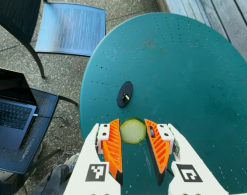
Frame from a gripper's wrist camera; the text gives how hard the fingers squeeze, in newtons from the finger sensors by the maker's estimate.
{"total": 10.2, "left": 10.5, "right": 9.9}